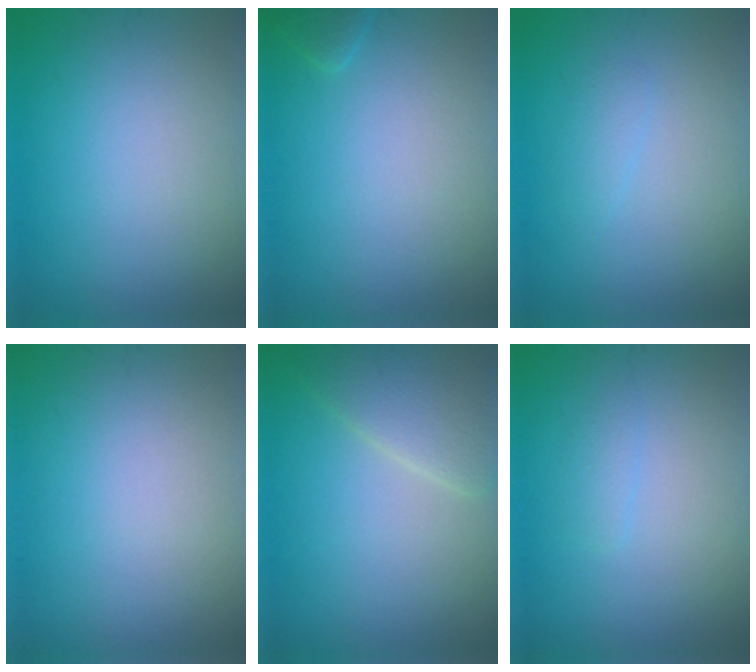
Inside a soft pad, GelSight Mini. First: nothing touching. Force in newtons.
{"total": 0.9, "press": 0.9, "slide": 0.1}
{"total": 1.0, "press": 1.0, "slide": 0.1}
{"total": 0.0}
{"total": 4.0, "press": 4.0, "slide": 0.1}
{"total": 0.8, "press": 0.8, "slide": 0.1}